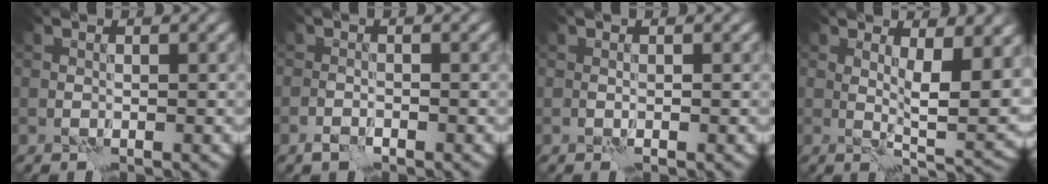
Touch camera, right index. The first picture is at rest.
{"total": 1.3, "force": [-1.0, 0.5, 0.7], "torque": [-0.015, 0.001, -0.020]}
{"total": 0.6, "force": [-0.2, 0.3, 0.5], "torque": [-0.013, 0.001, -0.004]}
{"total": 6.5, "force": [1.6, 2.1, 6.0], "torque": [-0.092, -0.013, 0.034]}